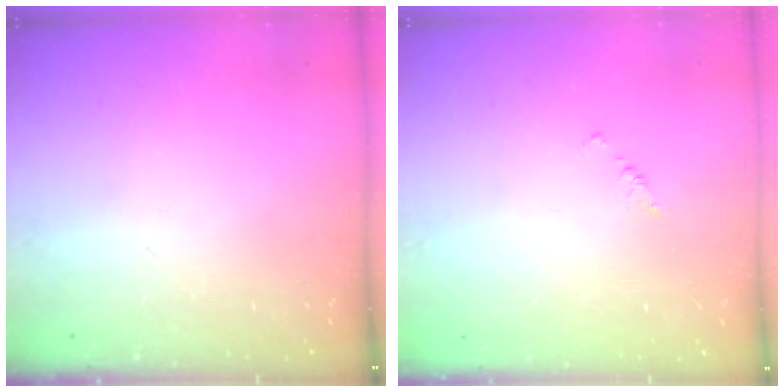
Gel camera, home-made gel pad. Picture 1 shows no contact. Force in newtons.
{"total": 1.2, "press": 1.2, "slide": 0.2}